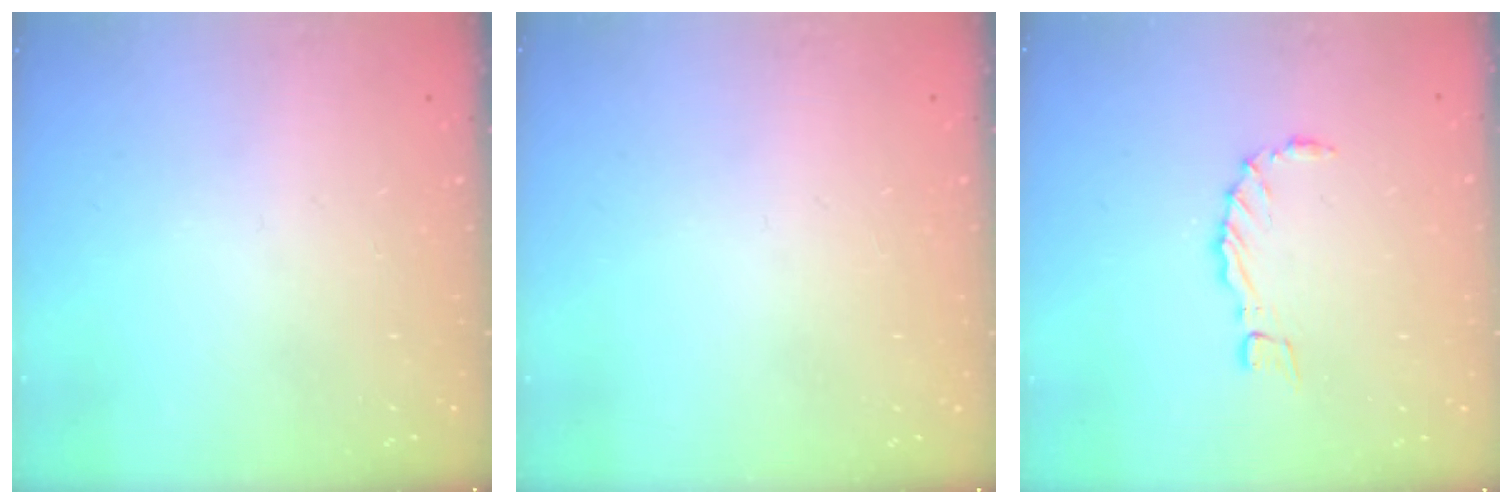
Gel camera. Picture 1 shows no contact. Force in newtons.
{"total": 0.0}
{"total": 2.7, "press": 2.7, "slide": 0.1}